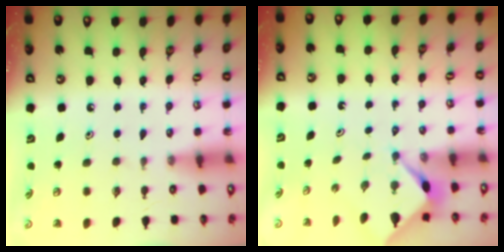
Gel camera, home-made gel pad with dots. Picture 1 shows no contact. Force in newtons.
{"total": 3.6, "press": 3.6, "slide": 0.7}